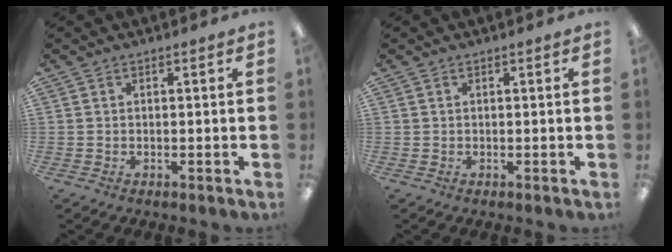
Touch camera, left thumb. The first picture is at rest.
{"total": 0.0}